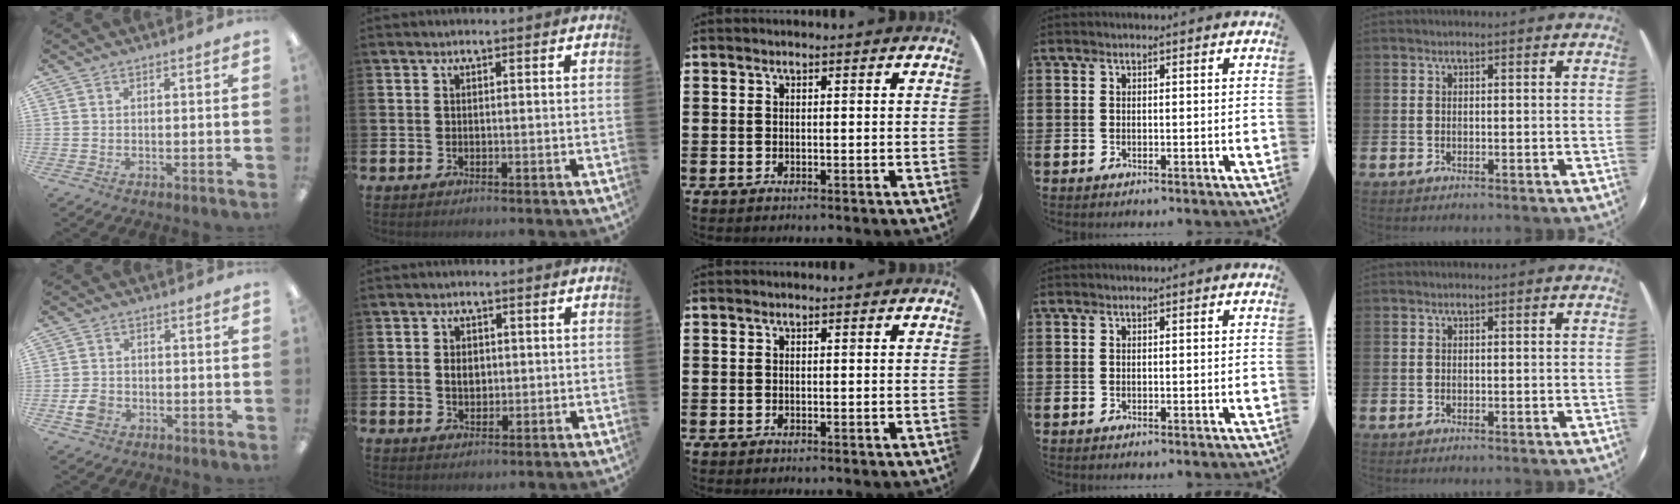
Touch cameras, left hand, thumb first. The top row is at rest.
{"thumb": {"total": 4.1, "force": [-1.5, 3.1, 2.2], "torque": [-0.047, 0.003, -0.029]}, "index": {"total": 2.5, "force": [0.4, 1.8, 1.6], "torque": [-0.019, 0.002, 0.002]}}